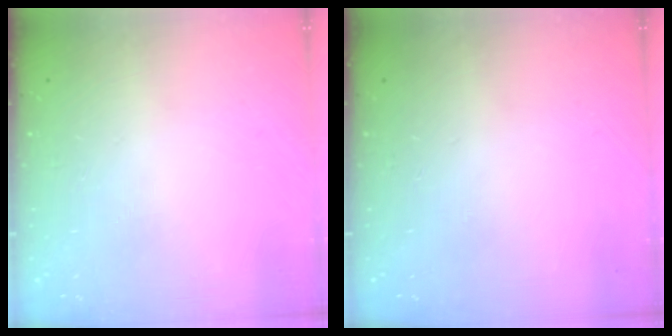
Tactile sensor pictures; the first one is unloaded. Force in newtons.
{"total": 0.0}